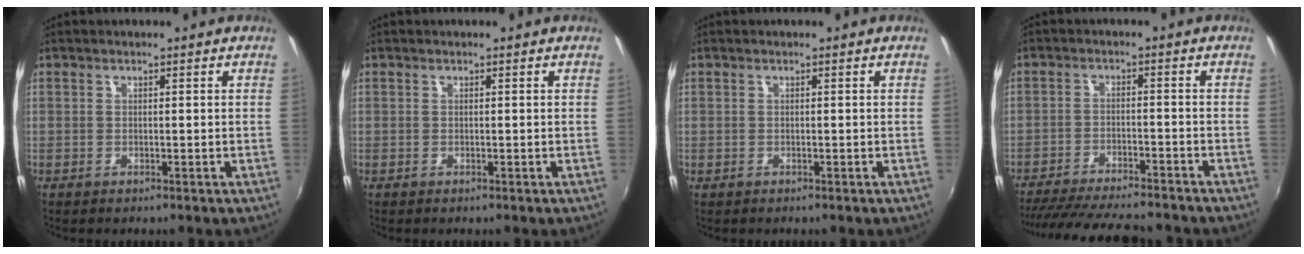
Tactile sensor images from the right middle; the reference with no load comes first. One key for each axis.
{"total": 0.0}
{"total": 0.0}
{"total": 17.2, "fx": -15.2, "fy": 3.0, "fz": 7.6, "tx": -0.151, "ty": -0.016, "tz": -0.229}